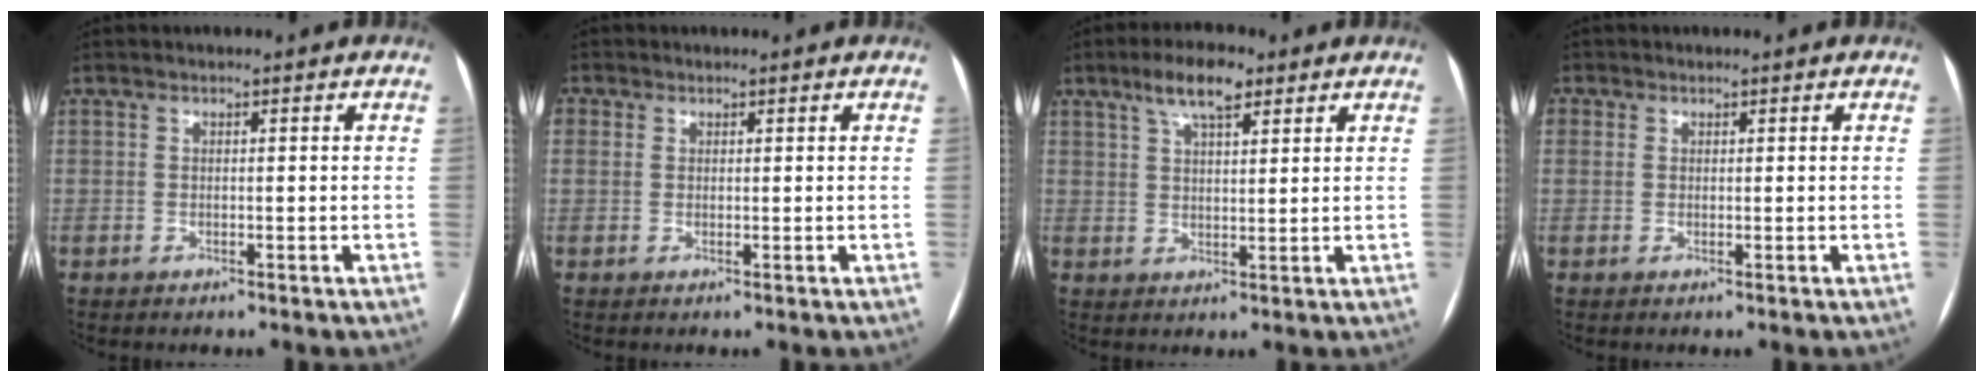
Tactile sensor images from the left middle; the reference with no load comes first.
{"total": 2.5, "force": [0.9, 2.3, 0.6], "torque": [-0.010, 0.008, 0.018]}
{"total": 6.6, "force": [4.2, 1.9, 4.7], "torque": [-0.090, 0.015, 0.073]}
{"total": 2.0, "force": [0.7, 1.8, 0.4], "torque": [-0.003, 0.006, 0.012]}